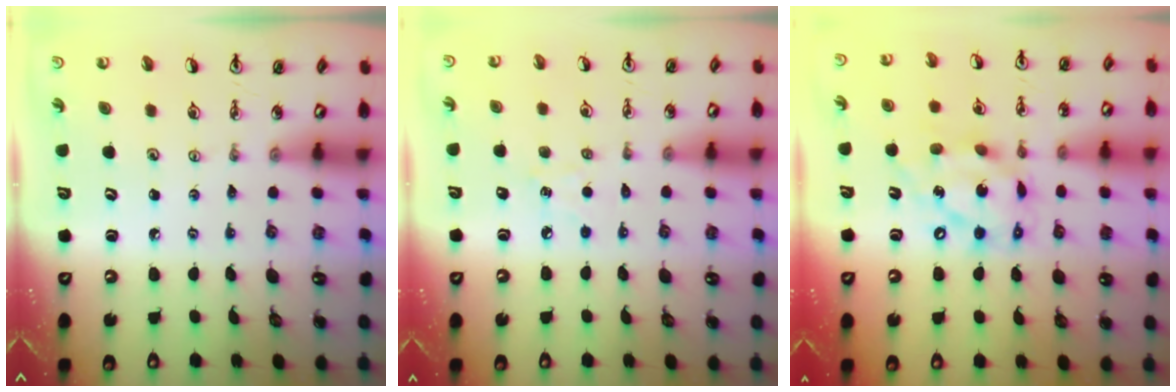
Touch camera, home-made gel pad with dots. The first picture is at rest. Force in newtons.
{"total": 6.0, "press": 6.0, "slide": 0.8}
{"total": 15.6, "press": 15.6, "slide": 1.0}